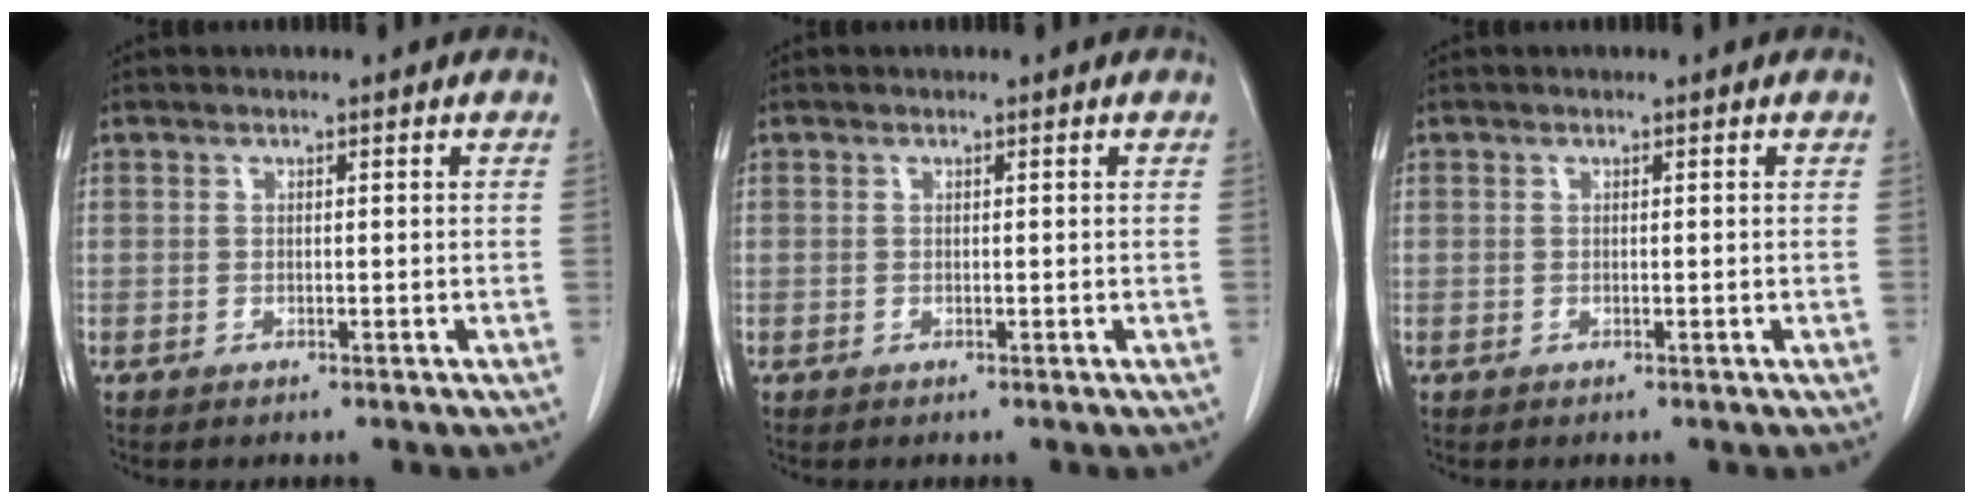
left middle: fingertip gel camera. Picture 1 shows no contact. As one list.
[{"total": 0.0}, {"total": 0.0}]